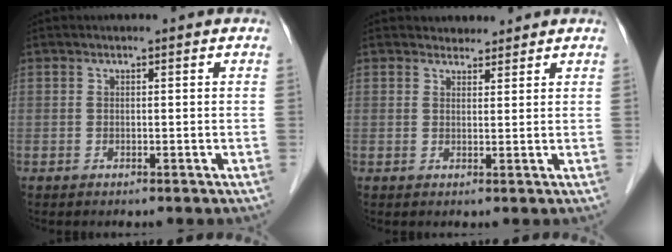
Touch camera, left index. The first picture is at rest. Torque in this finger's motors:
{"motor_torque": [0.21, -0.28, 0.05, 0.01]}